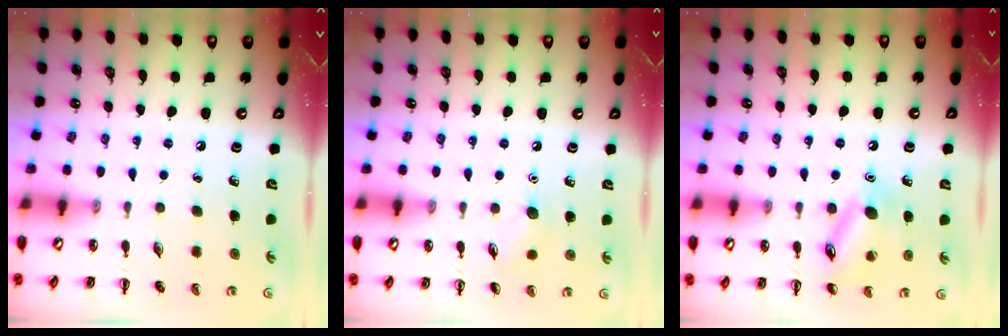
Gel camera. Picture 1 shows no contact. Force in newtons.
{"total": 6.1, "press": 5.8, "slide": 2.0}
{"total": 11.8, "press": 11.8, "slide": 1.1}